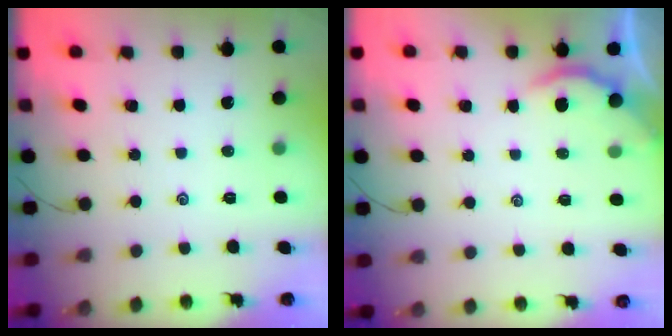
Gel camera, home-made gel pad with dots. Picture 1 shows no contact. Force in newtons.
{"total": 2.1, "press": 2.0, "slide": 0.4}